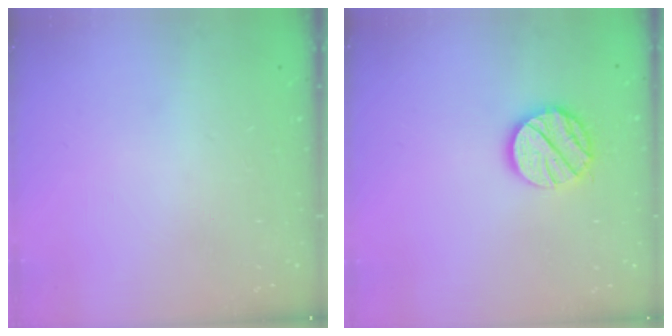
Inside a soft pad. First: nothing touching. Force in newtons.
{"total": 13.7, "press": 13.6, "slide": 1.5}